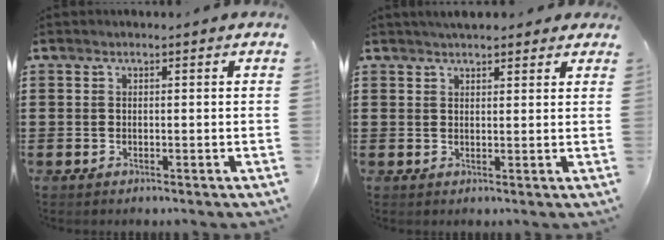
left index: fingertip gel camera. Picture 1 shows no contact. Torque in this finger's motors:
{"motor_torque": [2.14, 0.00, 0.01, -0.07]}